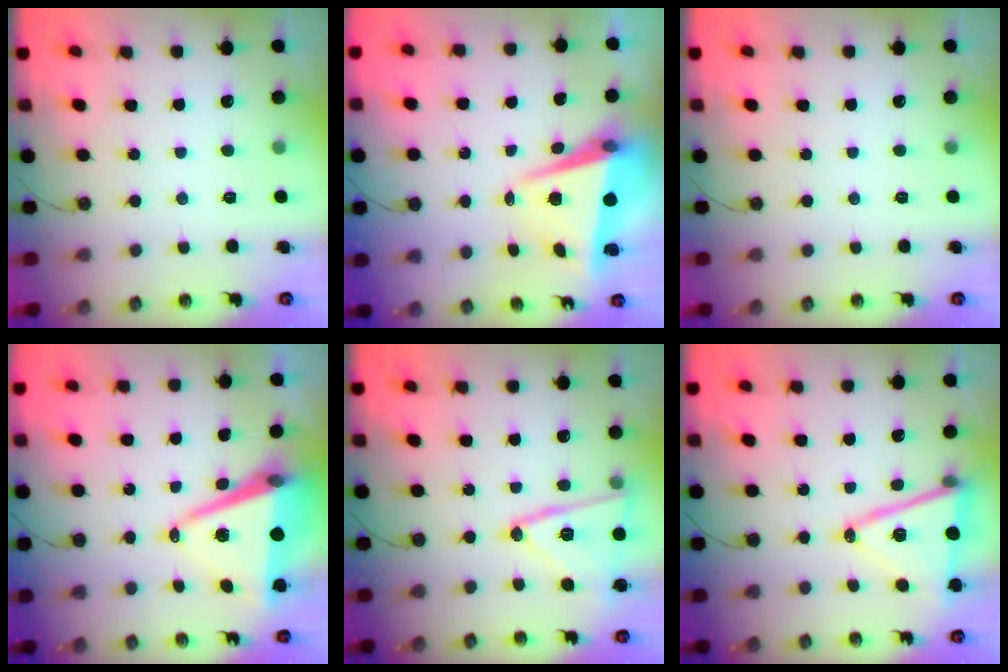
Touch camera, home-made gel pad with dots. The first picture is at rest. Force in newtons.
{"total": 7.2, "press": 7.0, "slide": 1.7}
{"total": 0.0}
{"total": 12.4, "press": 11.7, "slide": 4.1}
{"total": 16.1, "press": 16.1, "slide": 0.6}
{"total": 15.5, "press": 15.0, "slide": 4.1}